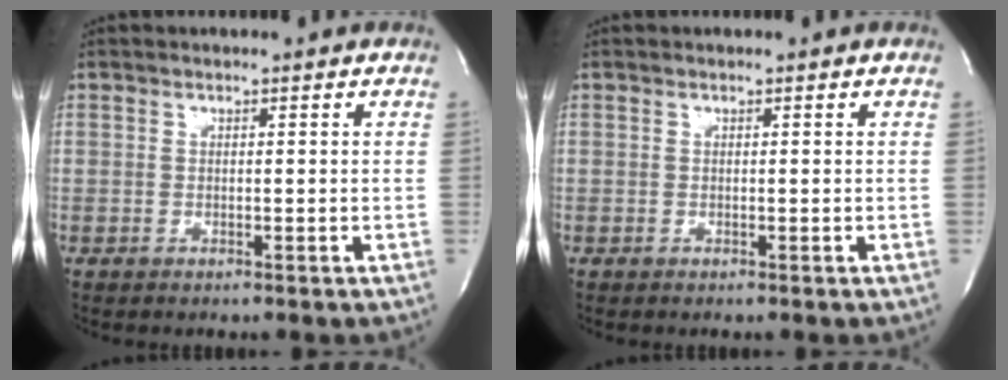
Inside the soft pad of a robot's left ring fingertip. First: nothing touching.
{"total": 0.0}